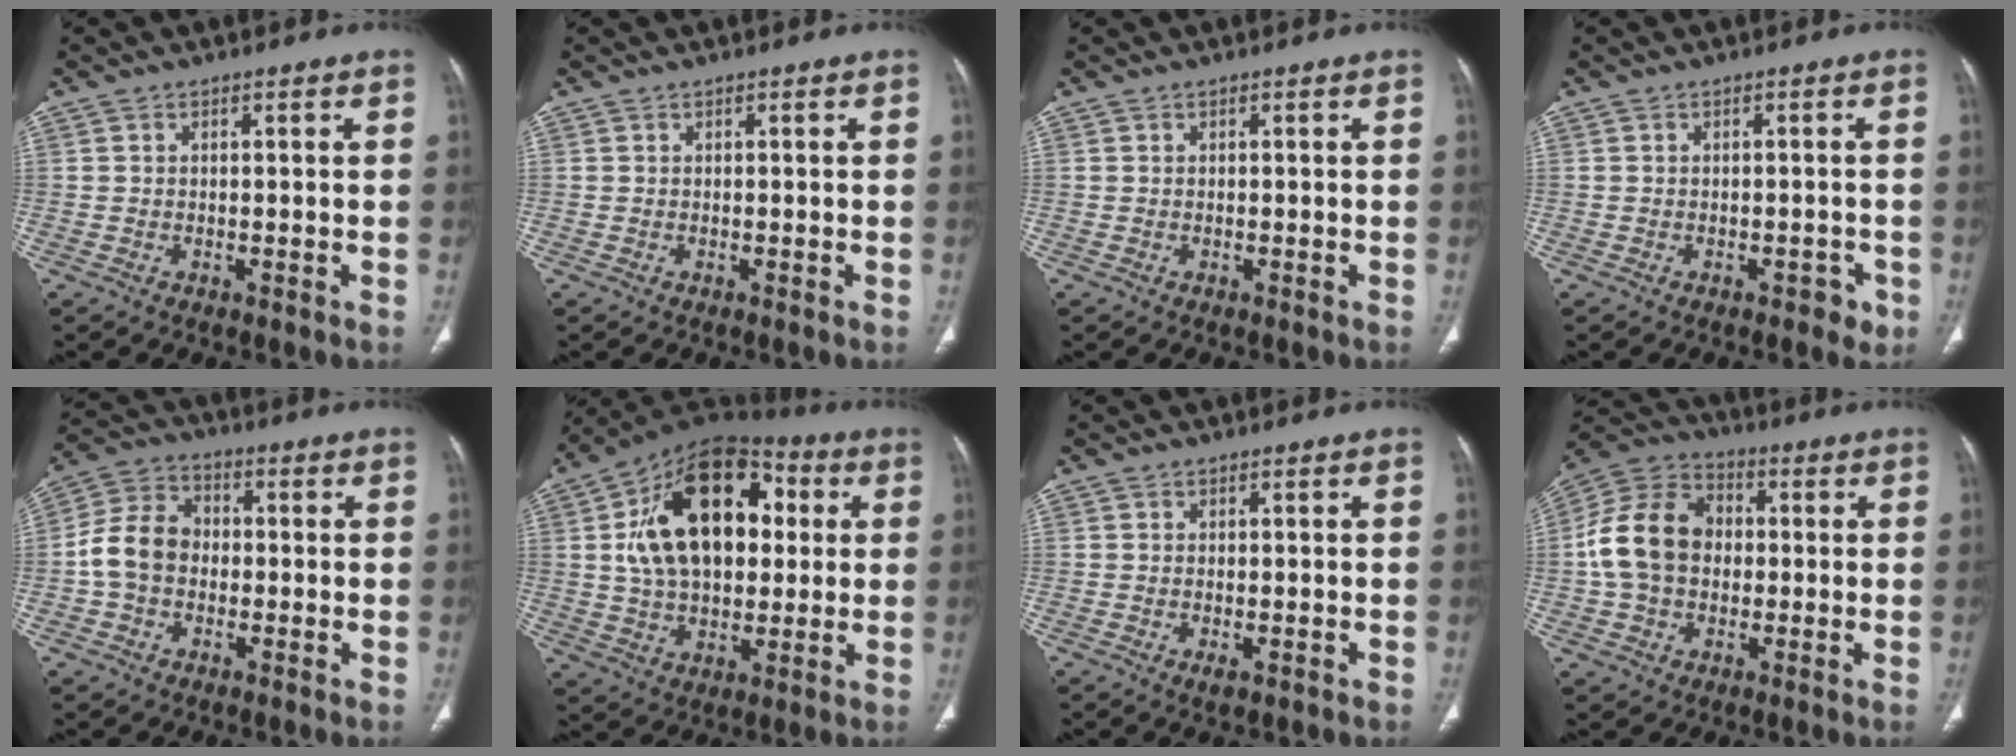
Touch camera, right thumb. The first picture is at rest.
{"total": 0.0}
{"total": 0.0}
{"total": 3.3, "force": [-2.0, 1.9, 1.9], "torque": [-0.009, 0.011, -0.023]}
{"total": 9.3, "force": [-1.0, 7.3, 5.7], "torque": [-0.100, 0.032, -0.032]}
{"total": 23.7, "force": [4.4, 14.9, 17.9], "torque": [-0.273, 0.018, 0.068]}
{"total": 1.4, "force": [-0.5, 0.7, 1.1], "torque": [-0.021, -0.003, -0.007]}
{"total": 14.4, "force": [0.1, 11.1, 9.3], "torque": [-0.162, 0.034, -0.006]}